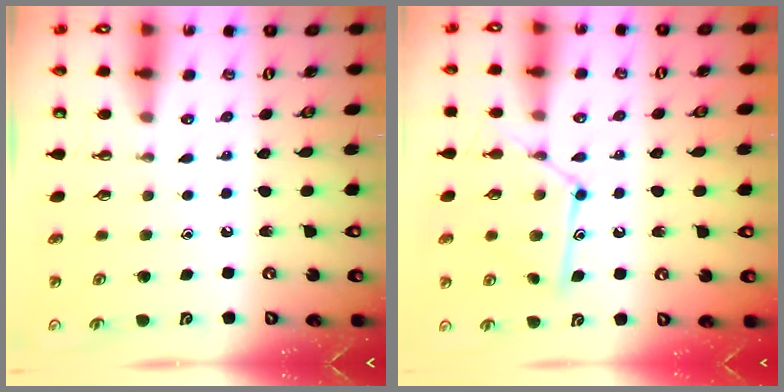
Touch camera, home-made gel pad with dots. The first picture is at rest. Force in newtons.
{"total": 12.8, "press": 12.8, "slide": 0.6}